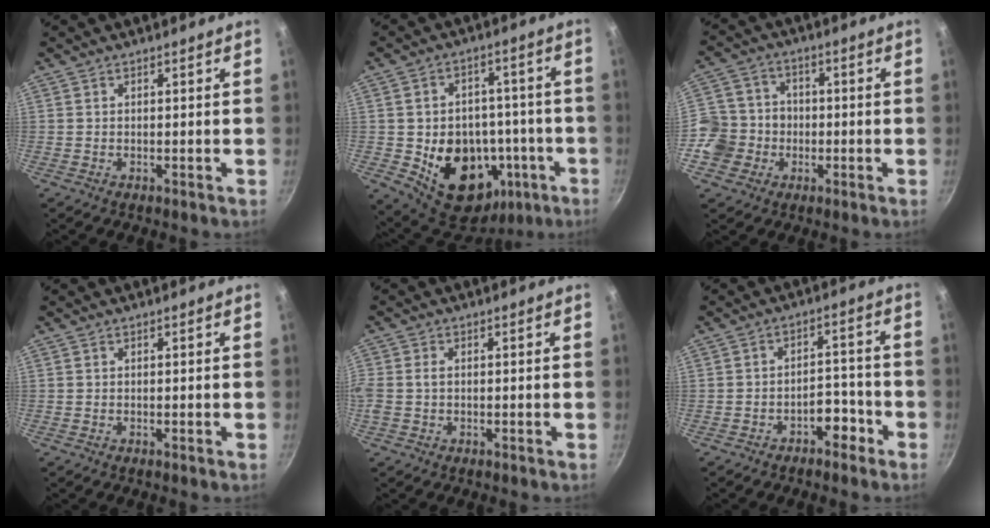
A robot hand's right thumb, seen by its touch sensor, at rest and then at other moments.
{"total": 19.0, "force": [-5.8, 13.4, 12.1], "torque": [-0.152, 0.027, -0.064]}
{"total": 9.9, "force": [-2.7, 9.2, 2.3], "torque": [-0.014, 0.025, -0.053]}
{"total": 0.0}
{"total": 2.8, "force": [-0.1, 1.9, 2.0], "torque": [-0.058, 0.005, -0.002]}
{"total": 5.3, "force": [-3.1, 3.2, 3.0], "torque": [-0.020, 0.039, -0.050]}